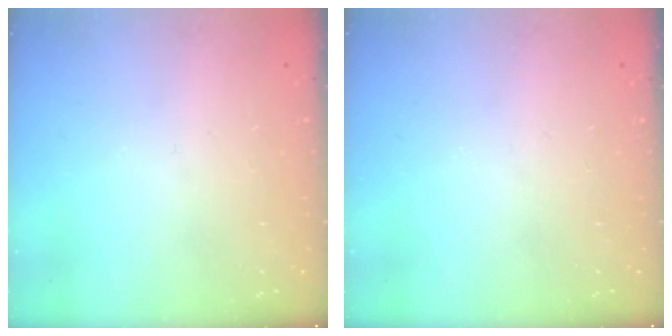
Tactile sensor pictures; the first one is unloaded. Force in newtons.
{"total": 0.0}